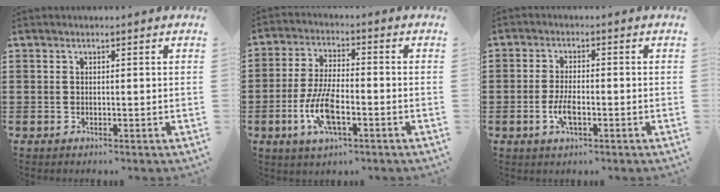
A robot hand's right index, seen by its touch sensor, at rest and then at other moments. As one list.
[{"total": 8.8, "force": [-3.0, 3.1, 7.7], "torque": [-0.170, -0.013, -0.056]}, {"total": 3.9, "force": [-1.3, 1.7, 3.3], "torque": [-0.070, 0.000, -0.025]}]